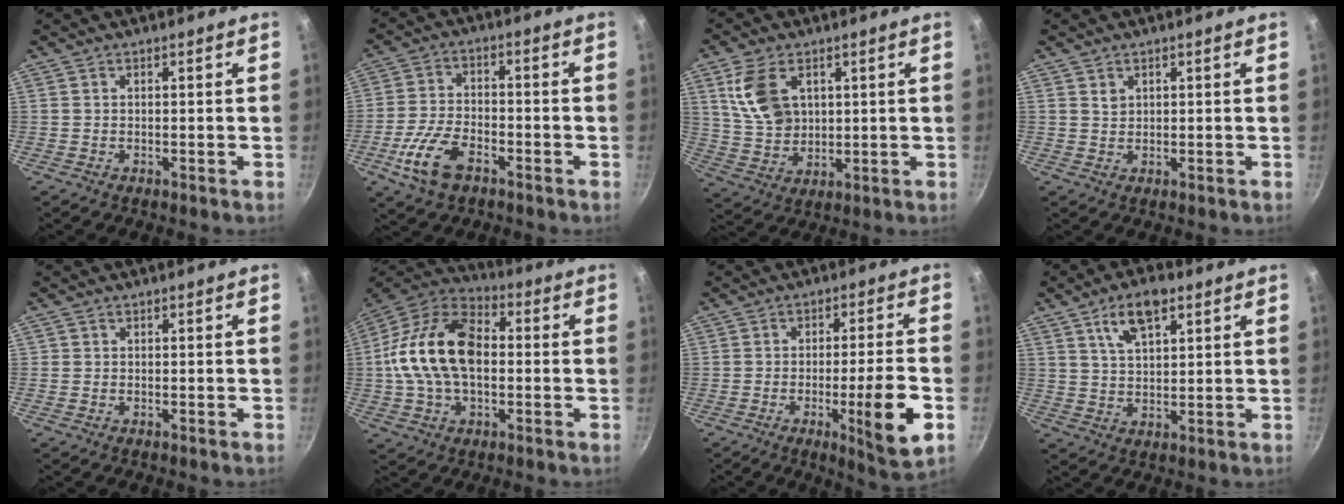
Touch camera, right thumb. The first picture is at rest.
{"total": 9.9, "force": [-4.7, 5.2, 7.0], "torque": [-0.139, 0.022, -0.092]}
{"total": 10.7, "force": [3.7, 7.2, 7.1], "torque": [-0.121, -0.020, 0.081]}
{"total": 1.5, "force": [0.9, 1.0, 0.6], "torque": [-0.007, -0.001, 0.017]}
{"total": 0.0}
{"total": 19.3, "force": [0.1, 12.2, 15.0], "torque": [-0.260, 0.034, -0.011]}
{"total": 11.8, "force": [-3.8, 1.2, 11.1], "torque": [-0.164, 0.011, -0.051]}
{"total": 8.7, "force": [4.4, 3.9, 6.4], "torque": [-0.103, -0.008, 0.079]}